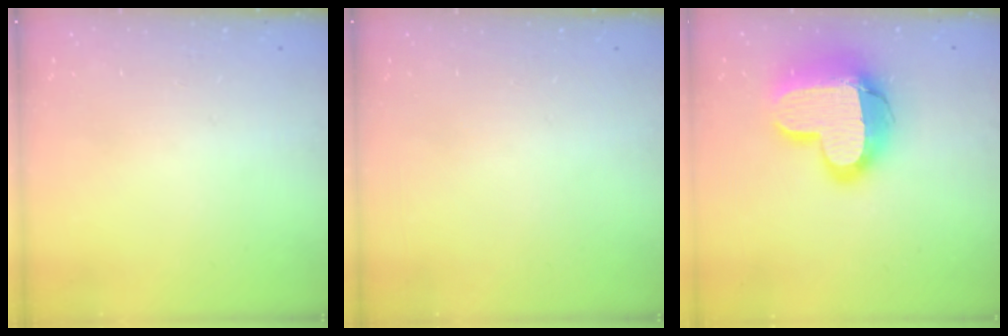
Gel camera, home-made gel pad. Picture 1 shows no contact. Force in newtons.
{"total": 0.0}
{"total": 18.9, "press": 18.9, "slide": 1.2}